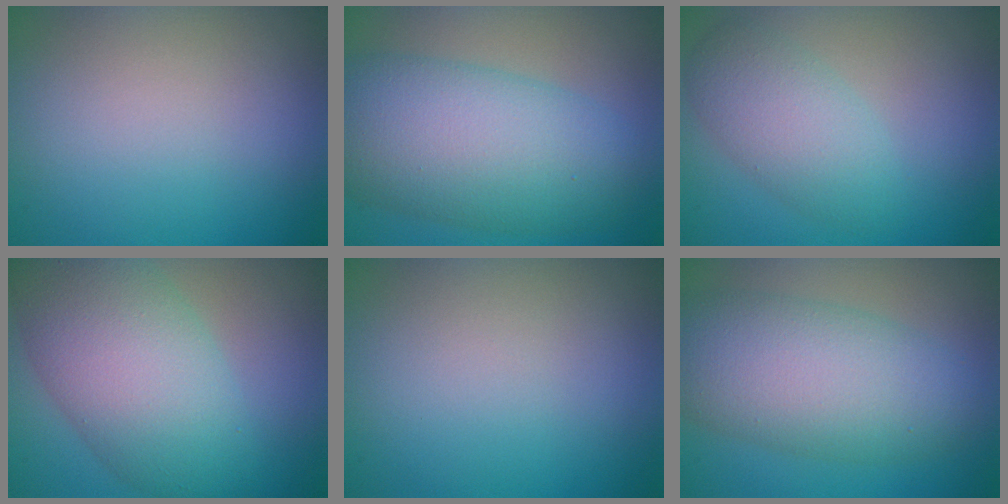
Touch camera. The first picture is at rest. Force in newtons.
{"total": 10.0, "press": 10.0, "slide": 0.2}
{"total": 3.9, "press": 3.9, "slide": 0.1}
{"total": 9.3, "press": 9.3, "slide": 0.4}
{"total": 0.0}
{"total": 8.1, "press": 8.1, "slide": 0.2}